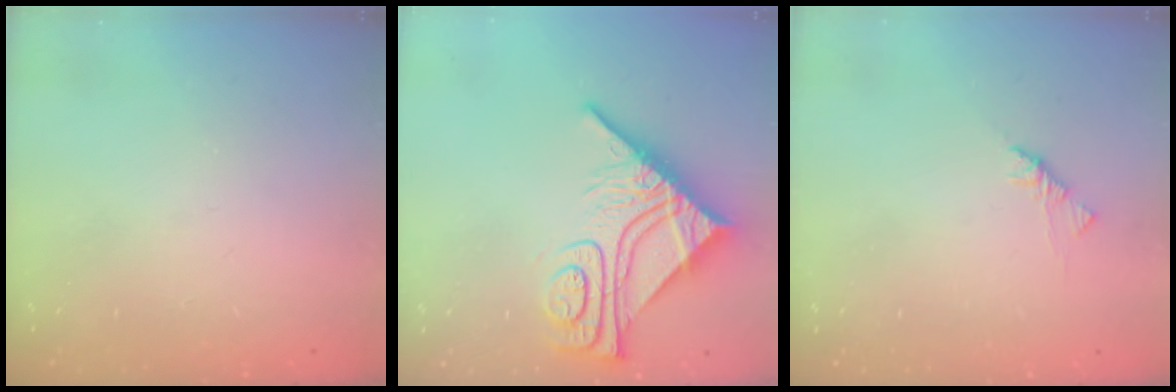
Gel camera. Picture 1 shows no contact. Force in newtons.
{"total": 16.0, "press": 16.0, "slide": 1.6}
{"total": 1.9, "press": 1.7, "slide": 0.6}